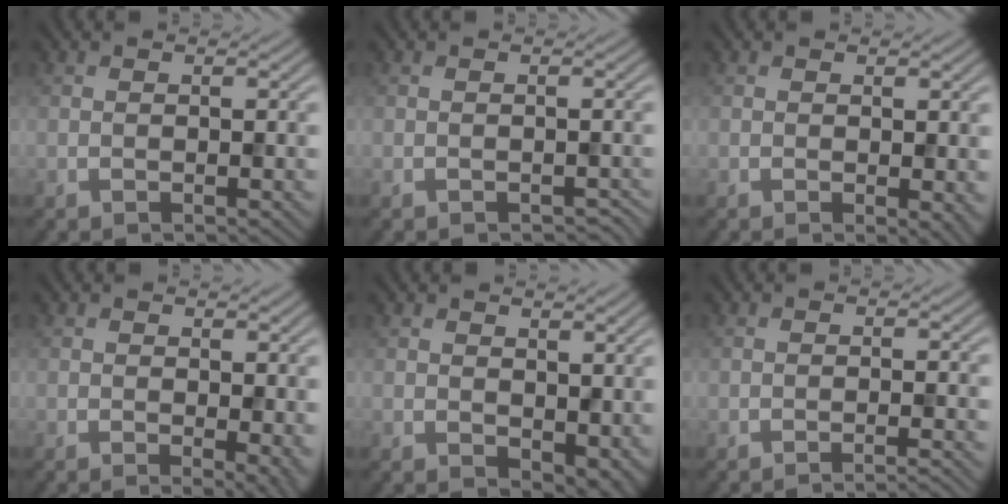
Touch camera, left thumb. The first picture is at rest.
{"total": 0.8, "force": [-0.7, 0.3, 0.3], "torque": [-0.004, -0.007, -0.011]}
{"total": 1.7, "force": [-0.1, 0.7, 1.6], "torque": [-0.019, -0.008, -0.001]}
{"total": 3.2, "force": [-0.1, 1.1, 2.9], "torque": [-0.033, -0.007, -0.002]}
{"total": 4.4, "force": [1.1, 2.9, 3.1], "torque": [-0.056, -0.019, 0.028]}
{"total": 2.0, "force": [-1.5, 0.2, 1.3], "torque": [-0.006, 0.002, -0.034]}